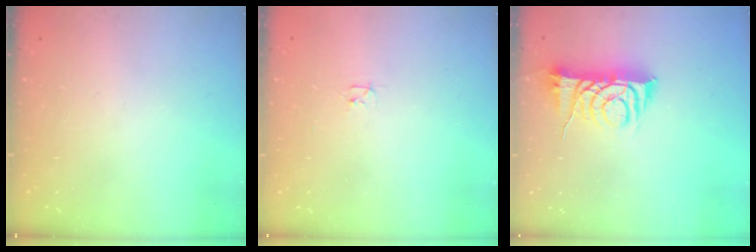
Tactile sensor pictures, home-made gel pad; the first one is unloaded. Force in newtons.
{"total": 2.4, "press": 2.3, "slide": 0.4}
{"total": 9.4, "press": 9.4, "slide": 0.5}